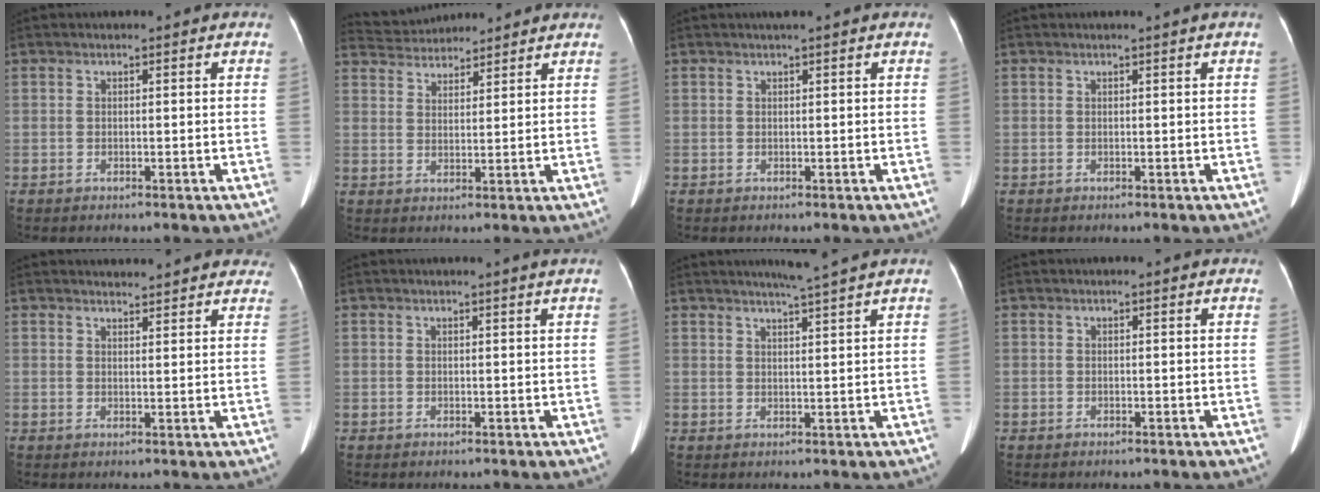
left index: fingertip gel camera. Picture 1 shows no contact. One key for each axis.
{"total": 8.1, "fx": 7.8, "fy": 1.9, "fz": 1.2, "tx": -0.024, "ty": 0.036, "tz": 0.124}
{"total": 1.5, "fx": 1.3, "fy": 0.1, "fz": 0.8, "tx": -0.011, "ty": 0.022, "tz": 0.023}
{"total": 0.6, "fx": 0.4, "fy": -0.2, "fz": 0.3, "tx": -0.009, "ty": -0.002, "tz": 0.013}
{"total": 12.8, "fx": 12.2, "fy": 2.9, "fz": 2.8, "tx": -0.009, "ty": 0.010, "tz": 0.124}
{"total": 1.6, "fx": 1.4, "fy": -0.5, "fz": 0.6, "tx": -0.018, "ty": -0.007, "tz": 0.021}
{"total": 5.7, "fx": 4.9, "fy": -1.4, "fz": 2.6, "tx": -0.043, "ty": 0.000, "tz": 0.068}
{"total": 0.6, "fx": 0.6, "fy": 0.2, "fz": 0.0, "tx": -0.007, "ty": 0.015, "tz": 0.005}